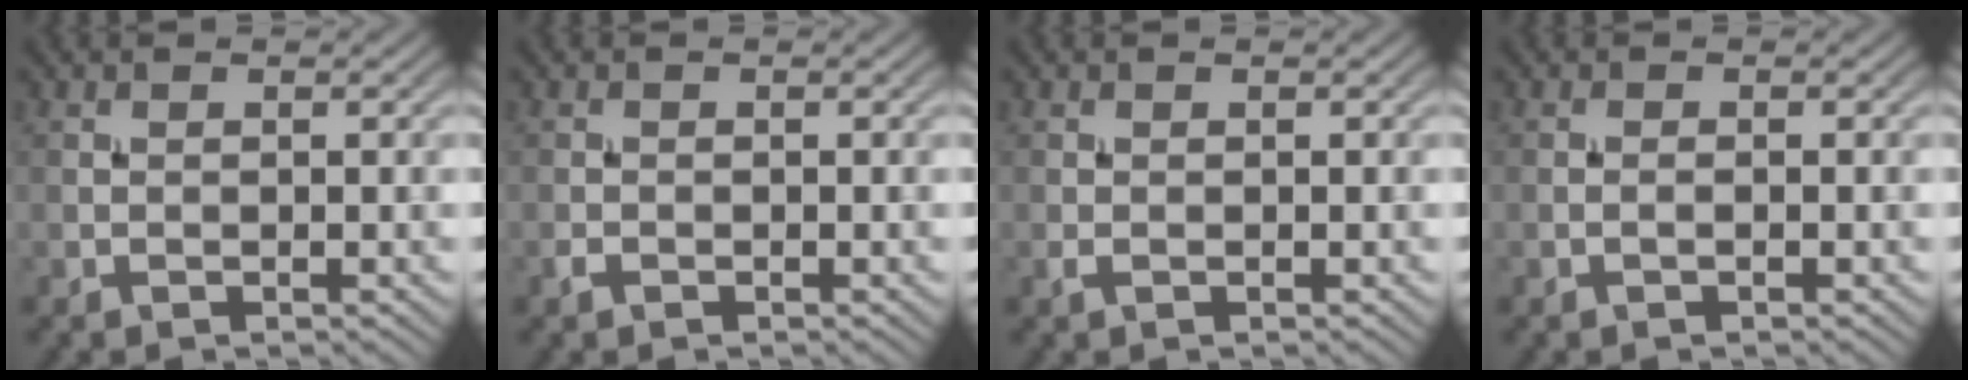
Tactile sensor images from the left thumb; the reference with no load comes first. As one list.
[{"total": 0.6, "force": [-0.5, 0.4, 0.2], "torque": [-0.005, -0.002, -0.009]}, {"total": 0.5, "force": [-0.1, 0.3, 0.4], "torque": [-0.012, -0.002, -0.003]}, {"total": 0.6, "force": [-0.3, 0.0, 0.5], "torque": [-0.010, 0.000, -0.007]}]